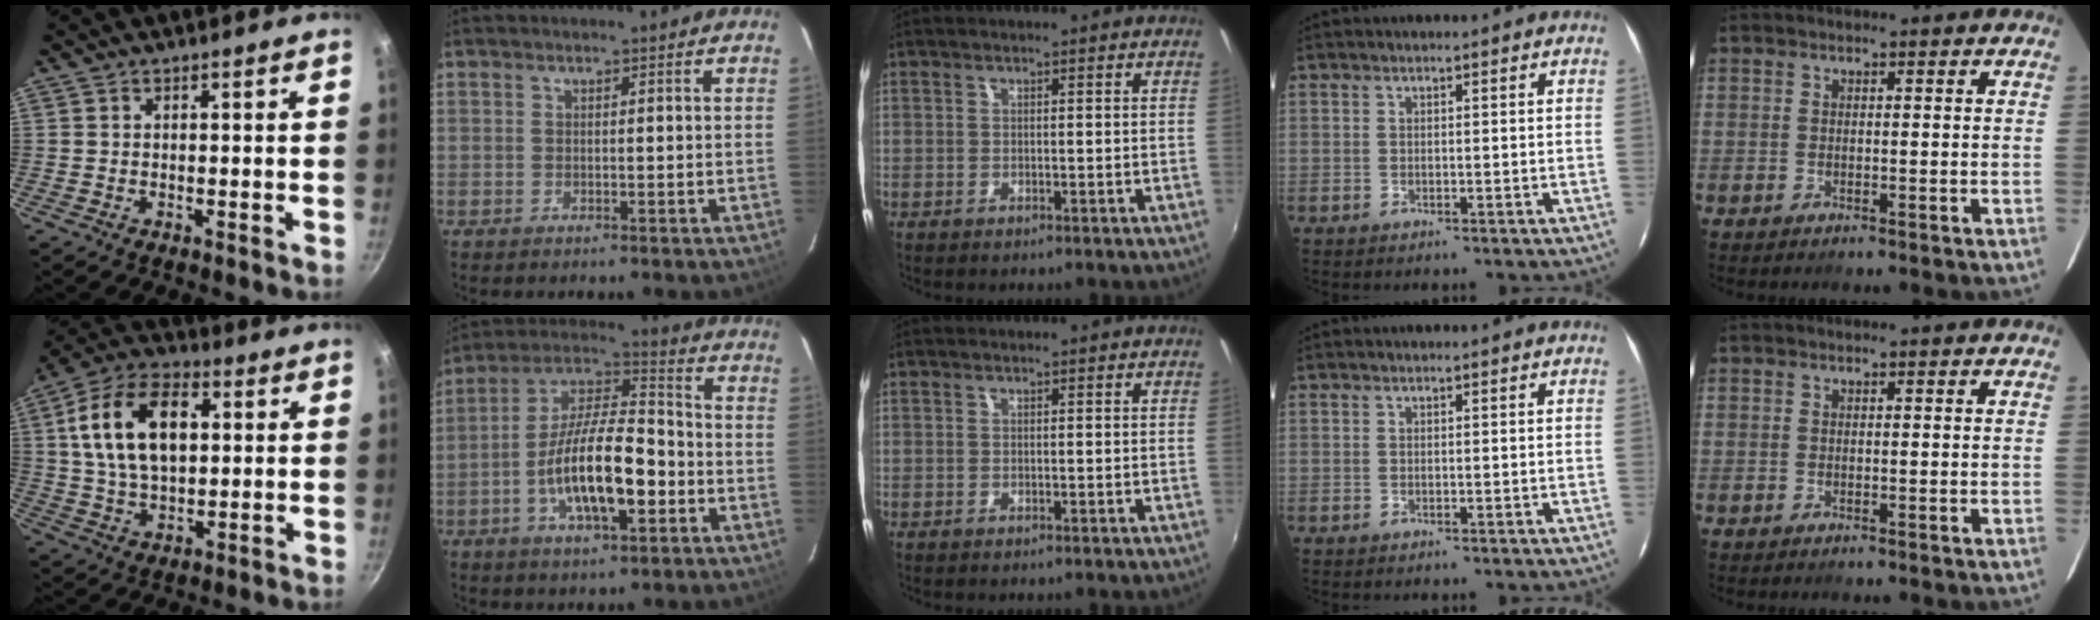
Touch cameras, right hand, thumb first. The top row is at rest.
{"thumb": {"total": 17.2, "force": [3.6, 10.3, 13.3], "torque": [-0.218, 0.011, 0.055]}, "index": {"total": 16.0, "force": [-4.9, 5.6, 14.1], "torque": [-0.264, 0.007, -0.086]}}